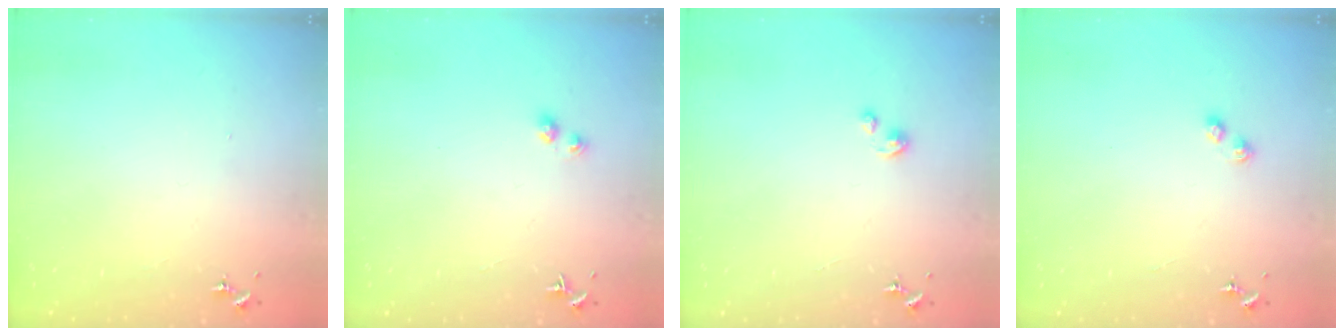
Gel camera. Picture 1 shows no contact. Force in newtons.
{"total": 2.7, "press": 2.7, "slide": 0.3}
{"total": 1.9, "press": 1.9, "slide": 0.1}
{"total": 2.8, "press": 2.8, "slide": 0.3}